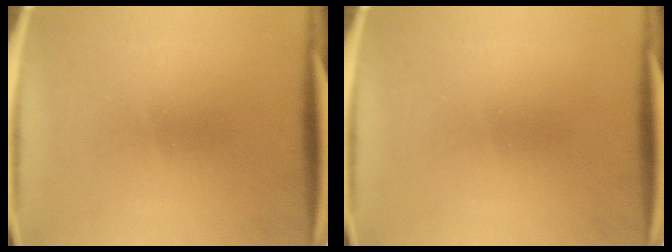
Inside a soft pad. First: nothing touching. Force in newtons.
{"total": 0.0}